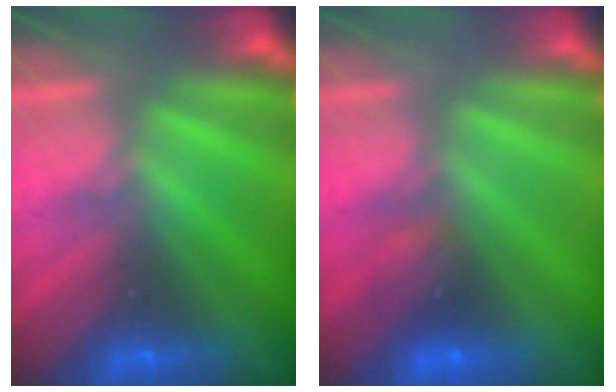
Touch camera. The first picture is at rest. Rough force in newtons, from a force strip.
{"total": 1.2}